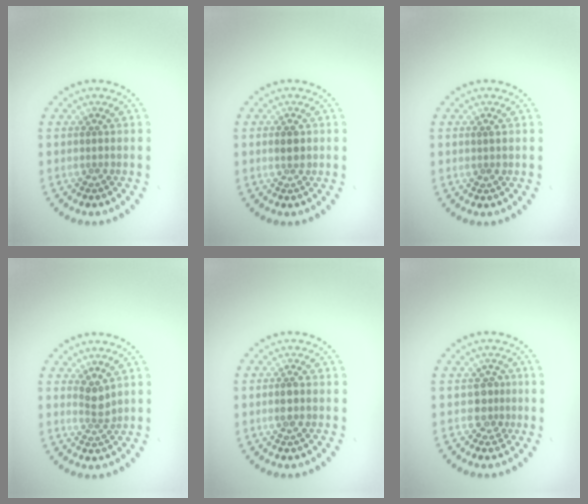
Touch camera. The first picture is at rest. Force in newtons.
{"total": 1.2, "press": 1.2, "slide": 0.1}
{"total": 0.8, "press": 0.7, "slide": 0.2}
{"total": 1.8, "press": 1.4, "slide": 1.1}
{"total": 1.7, "press": 1.6, "slide": 0.5}
{"total": 1.9, "press": 1.6, "slide": 1.0}